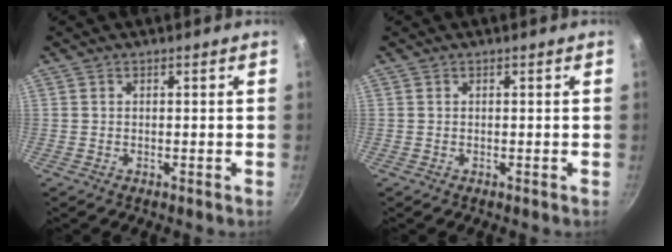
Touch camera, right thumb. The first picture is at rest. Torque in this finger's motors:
{"motor_torque": [0.00, 0.00, 0.04, -0.02, 0.00]}